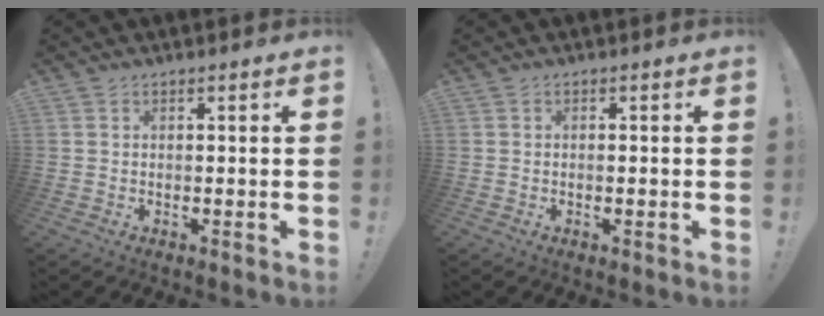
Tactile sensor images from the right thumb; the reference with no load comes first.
{"total": 0.5, "force": [-0.4, 0.0, 0.3], "torque": [-0.011, 0.003, -0.006]}